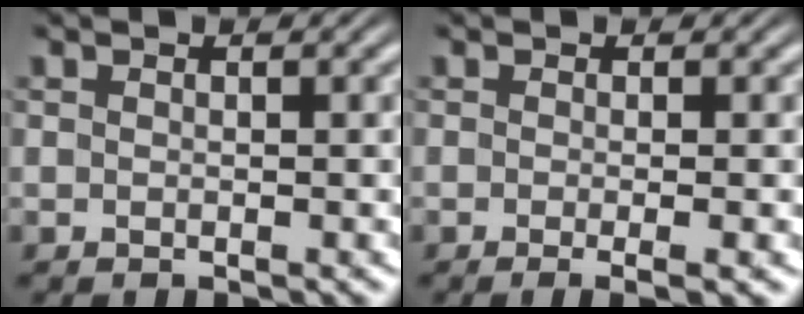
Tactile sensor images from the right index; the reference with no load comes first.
{"total": 2.0, "force": [-1.3, 0.1, 1.6], "torque": [-0.023, -0.005, -0.019]}